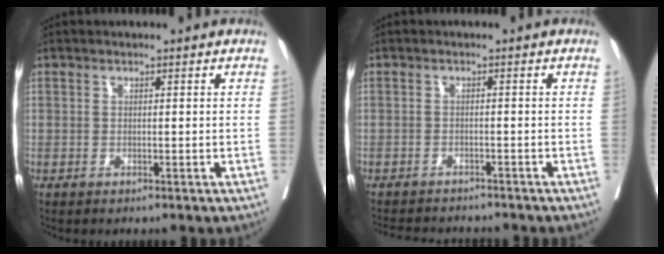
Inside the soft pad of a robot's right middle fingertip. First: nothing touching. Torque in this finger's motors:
{"motor_torque": [0.02, -0.05, 0.01, 0.01]}